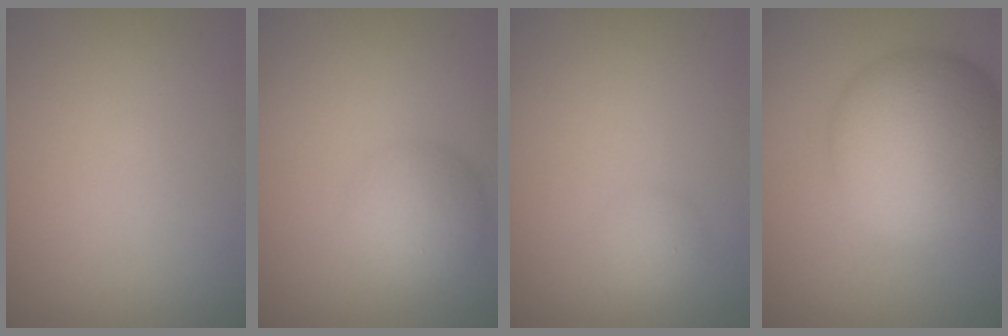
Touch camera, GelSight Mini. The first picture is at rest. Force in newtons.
{"total": 3.5, "press": 3.5, "slide": 0.1}
{"total": 1.5, "press": 1.5, "slide": 0.0}
{"total": 10.9, "press": 10.9, "slide": 0.1}